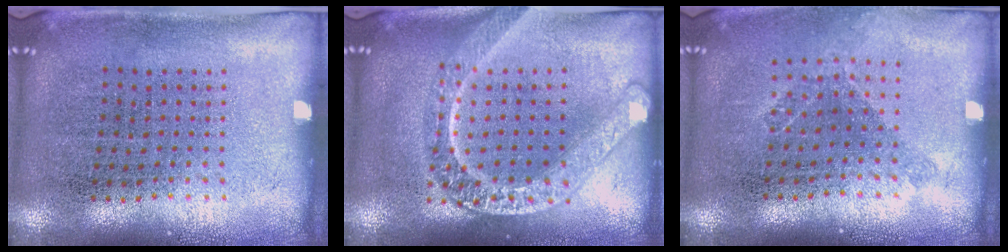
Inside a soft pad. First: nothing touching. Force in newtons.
{"total": 2.6, "press": 2.6, "slide": 0.3}
{"total": 1.1, "press": 0.9, "slide": 0.6}